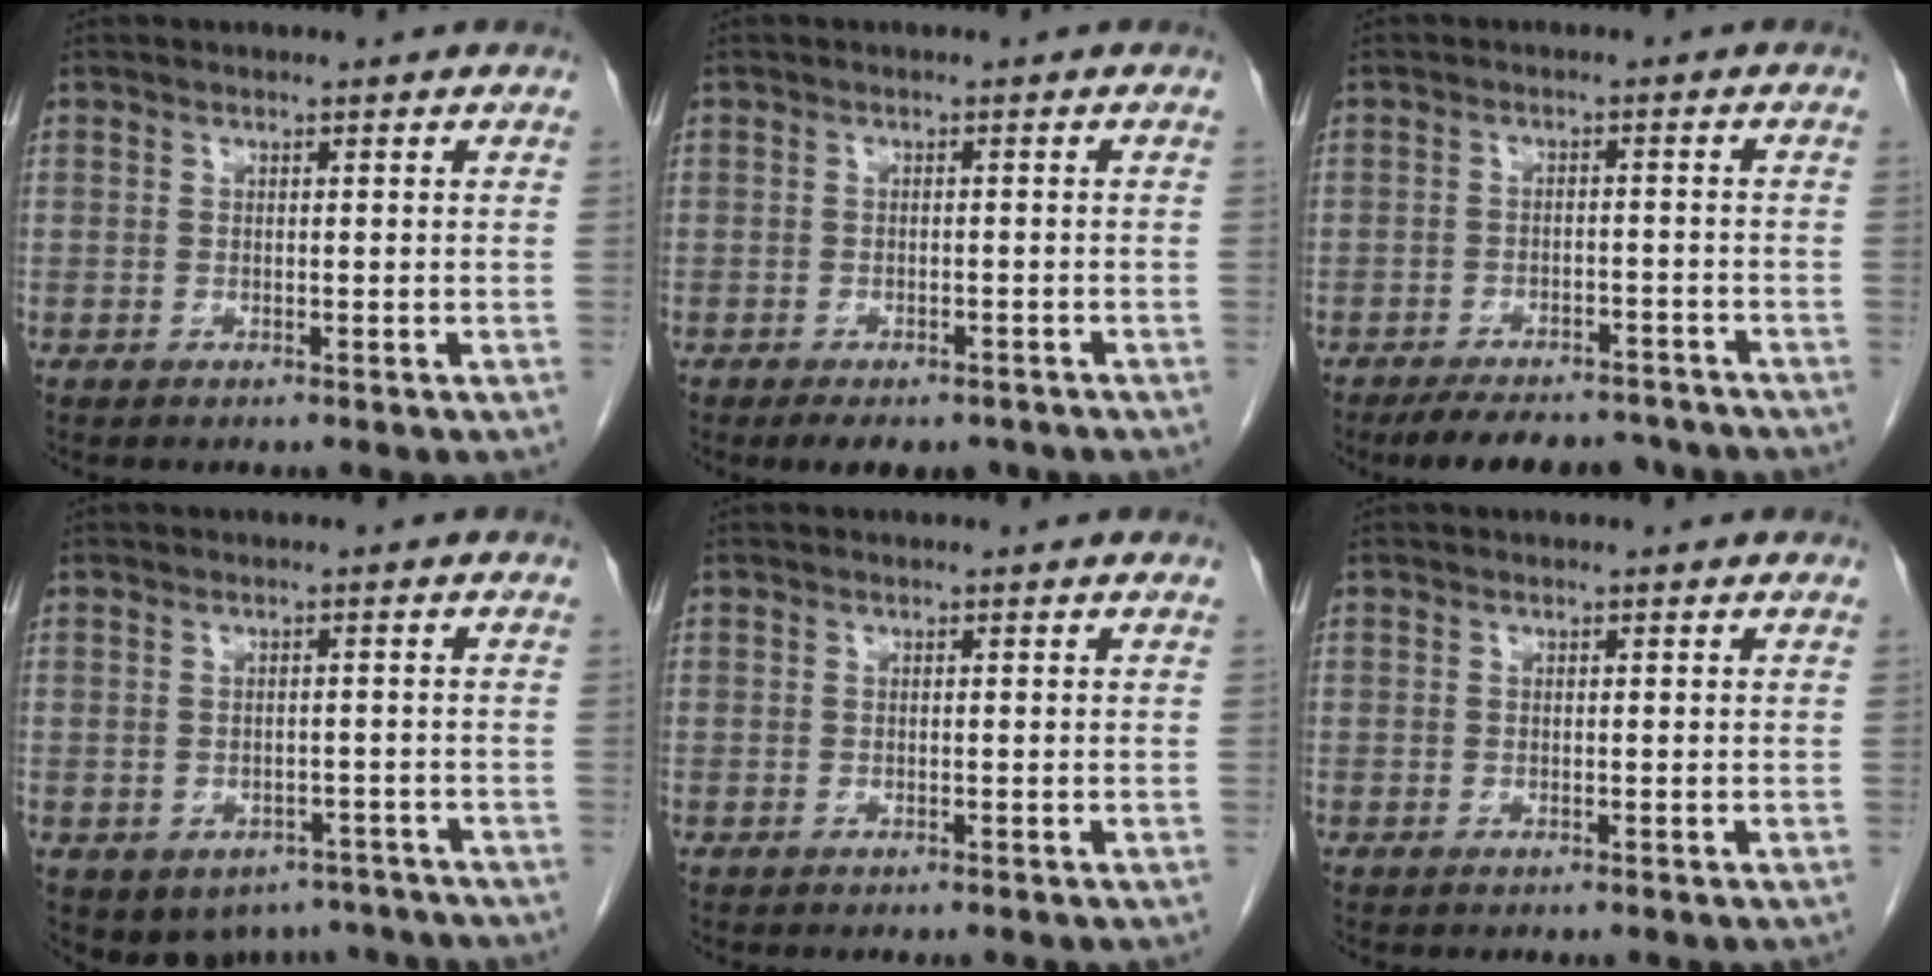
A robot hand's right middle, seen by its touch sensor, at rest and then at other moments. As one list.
[{"total": 6.7, "force": [-5.2, 3.1, 2.9], "torque": [-0.031, 0.000, -0.068]}, {"total": 11.1, "force": [-9.8, 3.6, 3.8], "torque": [-0.055, 0.003, -0.130]}, {"total": 7.3, "force": [-4.7, 5.3, 1.6], "torque": [-0.019, 0.012, -0.055]}, {"total": 0.0}, {"total": 0.0}]